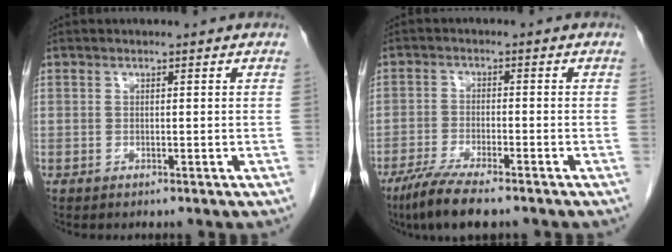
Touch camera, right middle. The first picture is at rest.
{"total": 8.0, "force": [-6.0, 1.0, 5.1], "torque": [-0.091, -0.020, -0.100]}